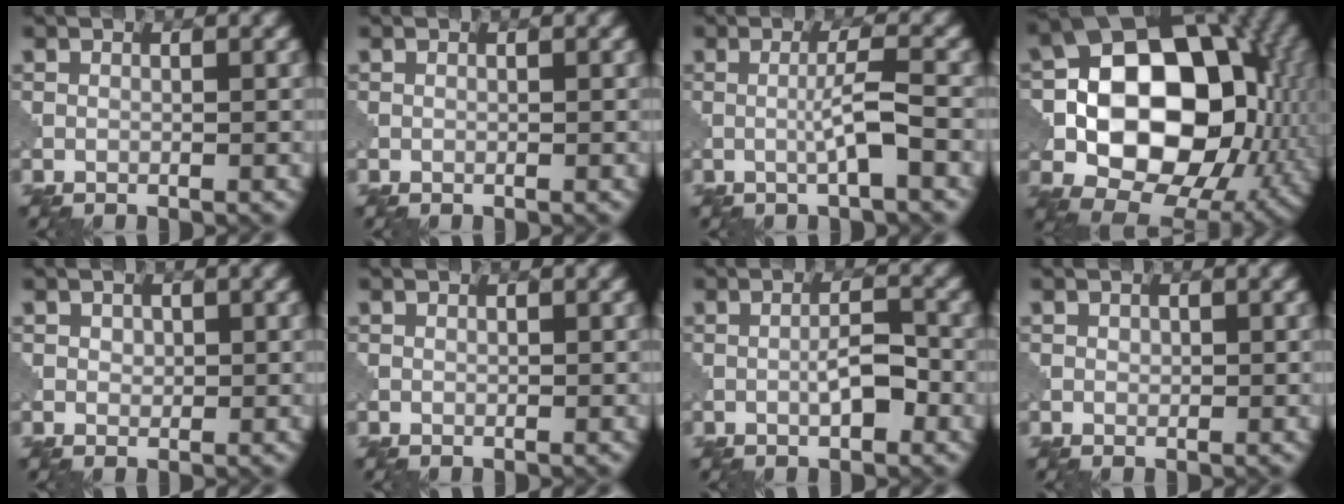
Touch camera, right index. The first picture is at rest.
{"total": 0.0}
{"total": 2.8, "force": [-0.5, 0.1, 2.8], "torque": [-0.051, 0.005, -0.015]}
{"total": 16.4, "force": [-1.3, 11.5, 11.6], "torque": [-0.175, 0.006, -0.032]}
{"total": 0.9, "force": [0.3, 0.7, 0.4], "torque": [-0.007, -0.001, 0.006]}
{"total": 0.0}
{"total": 2.6, "force": [-0.7, 0.7, 2.4], "torque": [-0.044, 0.004, -0.016]}
{"total": 0.6, "force": [0.2, 0.5, 0.2], "torque": [-0.004, -0.001, 0.002]}